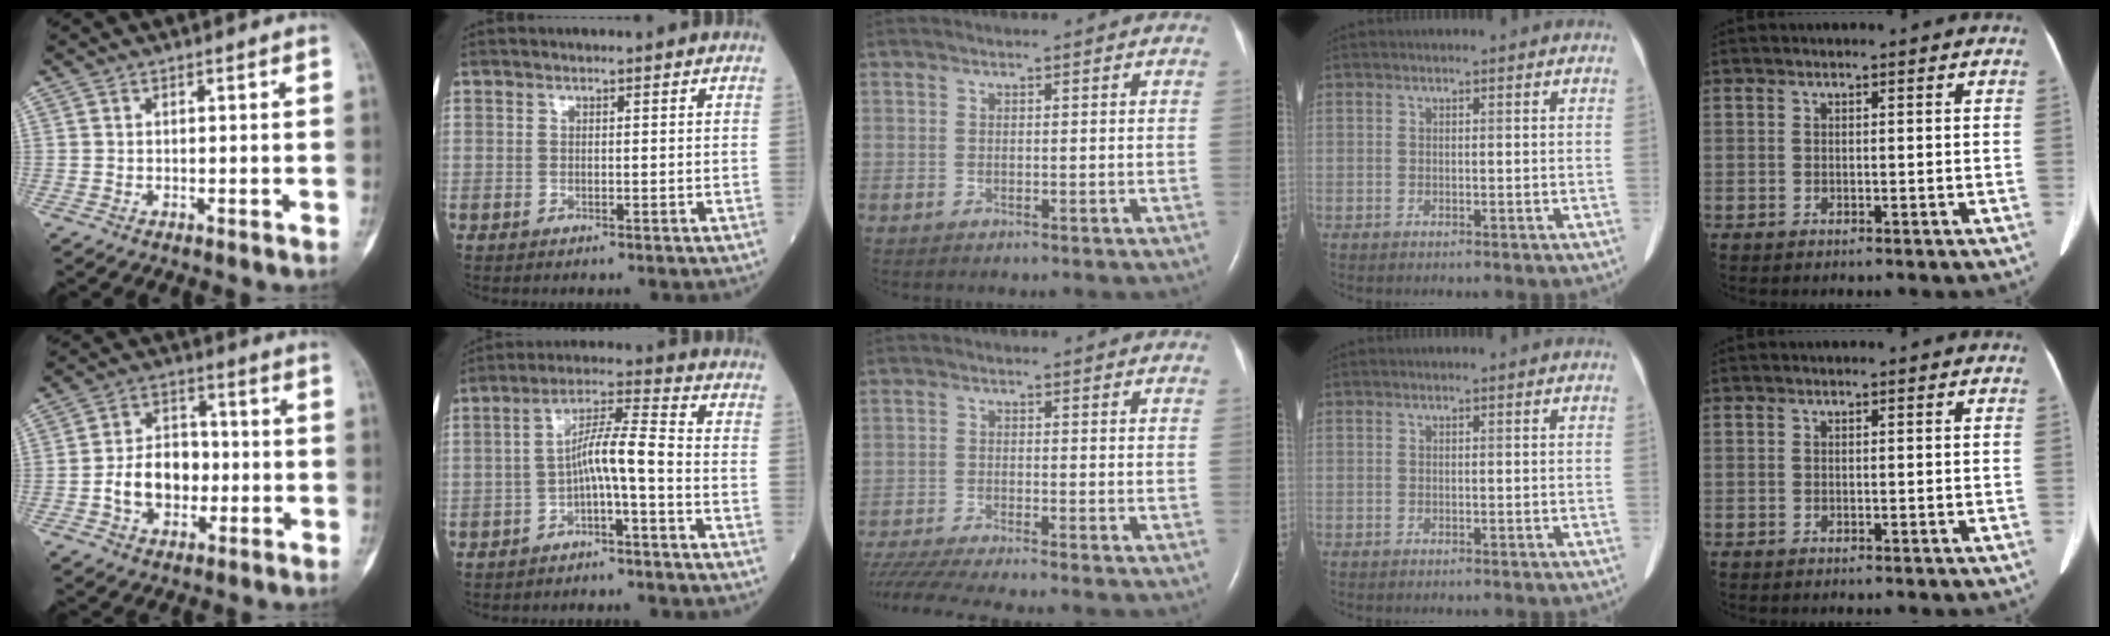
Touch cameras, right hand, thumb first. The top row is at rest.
{"thumb": {"total": 10.0, "force": [-1.9, 7.4, 6.5], "torque": [-0.079, 0.027, -0.037]}, "index": {"total": 6.5, "force": [-2.0, 0.2, 6.2], "torque": [-0.111, 0.027, -0.035]}, "middle": {"total": 10.1, "force": [-9.0, -1.0, 4.5], "torque": [-0.074, -0.024, -0.151]}}